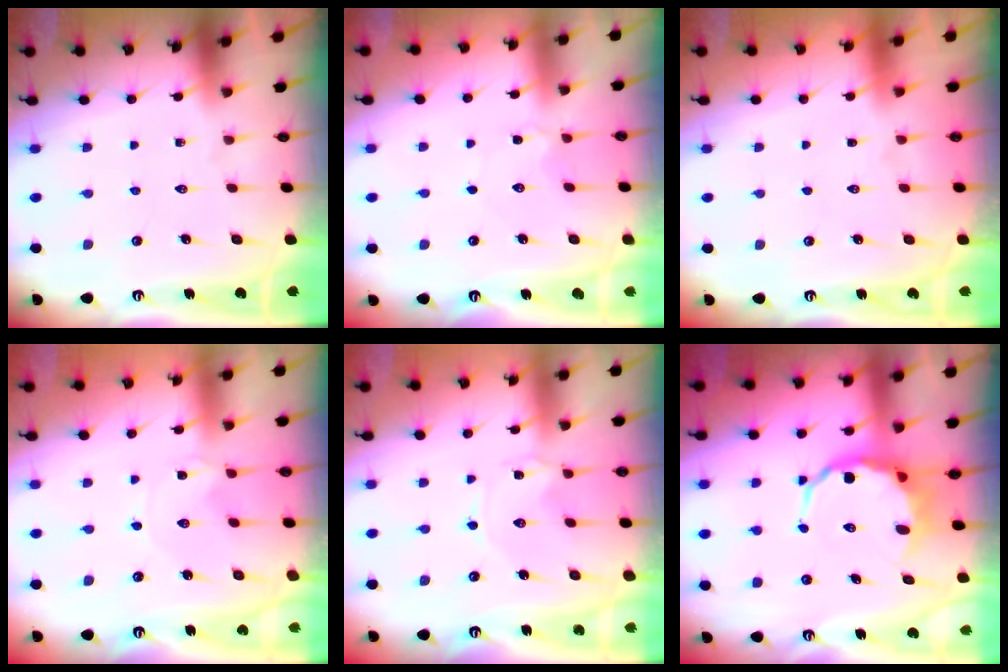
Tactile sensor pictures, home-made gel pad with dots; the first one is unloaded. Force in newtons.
{"total": 2.8, "press": 2.8, "slide": 0.3}
{"total": 1.5, "press": 1.5, "slide": 0.1}
{"total": 0.0}
{"total": 0.7, "press": 0.7, "slide": 0.1}
{"total": 6.8, "press": 6.5, "slide": 1.7}